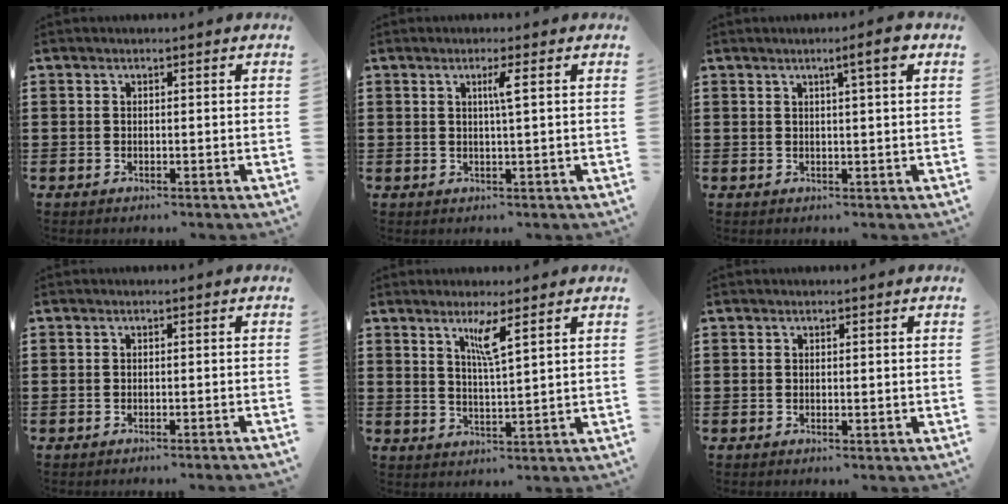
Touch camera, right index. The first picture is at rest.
{"total": 2.2, "force": [0.6, -0.3, 2.1], "torque": [-0.040, -0.004, 0.006]}
{"total": 3.6, "force": [1.7, -0.1, 3.2], "torque": [-0.048, -0.007, 0.022]}
{"total": 0.9, "force": [-0.8, -0.2, 0.3], "torque": [-0.006, -0.001, -0.015]}
{"total": 4.1, "force": [2.4, 0.0, 3.3], "torque": [-0.064, -0.004, 0.037]}
{"total": 0.0}